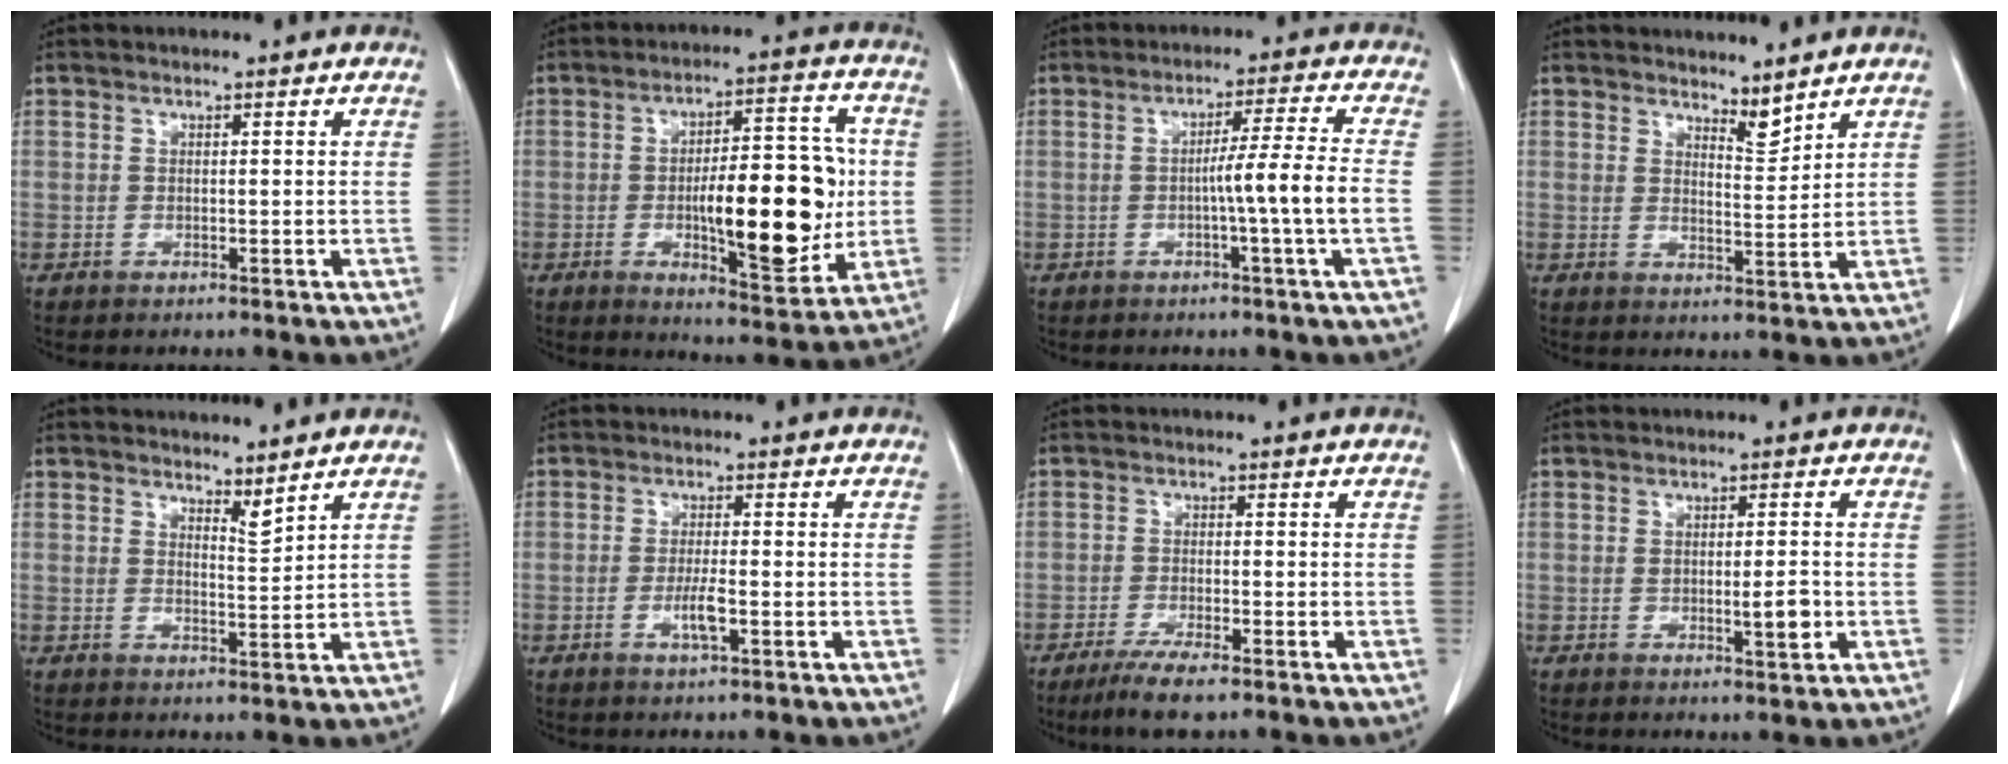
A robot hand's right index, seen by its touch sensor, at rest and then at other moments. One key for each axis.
{"total": 16.2, "fx": -1.3, "fy": 5.1, "fz": 15.3, "tx": -0.224, "ty": 0.013, "tz": -0.010}
{"total": 7.2, "fx": -1.6, "fy": -1.8, "fz": 6.8, "tx": -0.105, "ty": 0.000, "tz": -0.026}
{"total": 3.4, "fx": 3.1, "fy": 0.6, "fz": 1.1, "tx": -0.017, "ty": -0.011, "tz": 0.056}
{"total": 2.6, "fx": 2.3, "fy": 0.2, "fz": 1.0, "tx": -0.020, "ty": -0.012, "tz": 0.044}
{"total": 3.3, "fx": -1.0, "fy": 0.3, "fz": 3.1, "tx": -0.060, "ty": -0.002, "tz": -0.017}
{"total": 5.7, "fx": -4.0, "fy": 0.6, "fz": 4.0, "tx": -0.073, "ty": -0.014, "tz": -0.066}
{"total": 3.5, "fx": -0.5, "fy": 0.8, "fz": 3.4, "tx": -0.051, "ty": -0.001, "tz": -0.001}